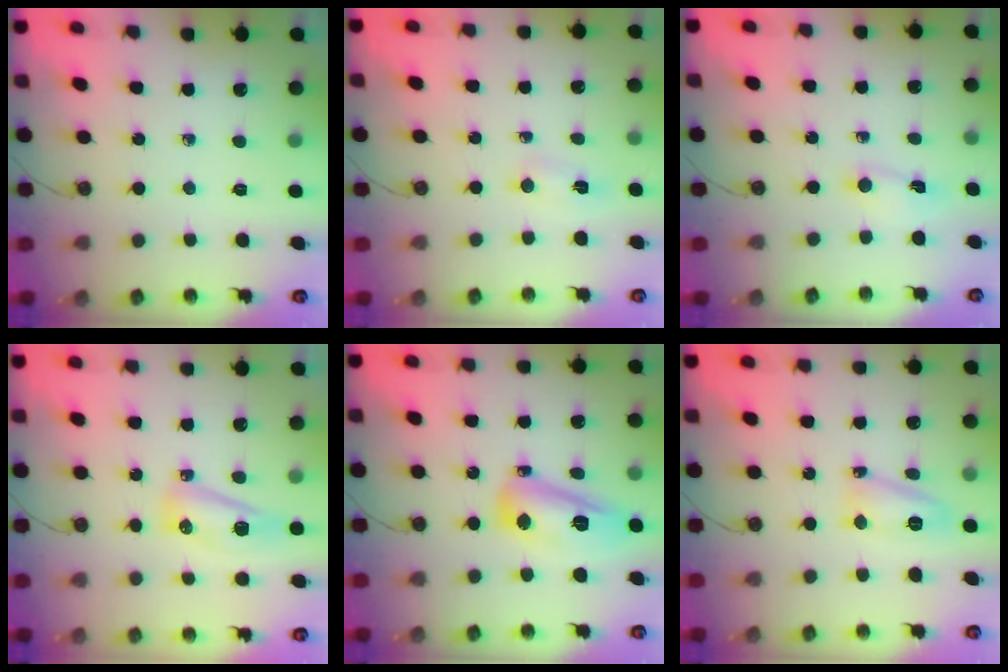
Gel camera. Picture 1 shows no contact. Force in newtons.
{"total": 2.4, "press": 2.2, "slide": 1.0}
{"total": 1.6, "press": 1.3, "slide": 0.9}
{"total": 7.9, "press": 7.9, "slide": 1.1}
{"total": 13.6, "press": 13.6, "slide": 1.4}
{"total": 7.9, "press": 7.7, "slide": 1.9}